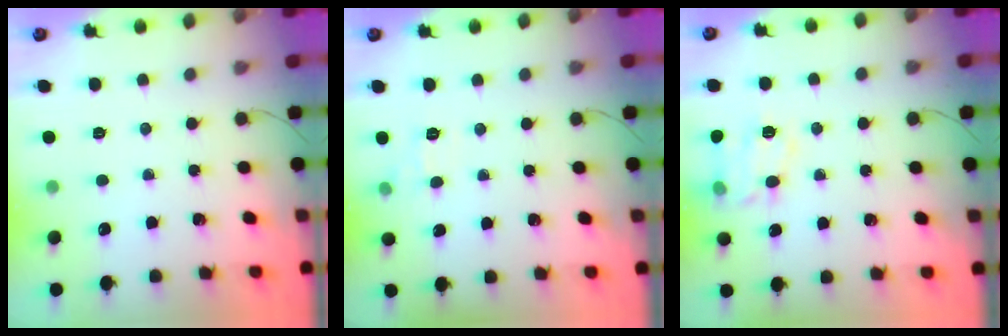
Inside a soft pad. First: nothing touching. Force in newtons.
{"total": 6.2, "press": 5.9, "slide": 1.8}
{"total": 13.4, "press": 13.4, "slide": 0.4}